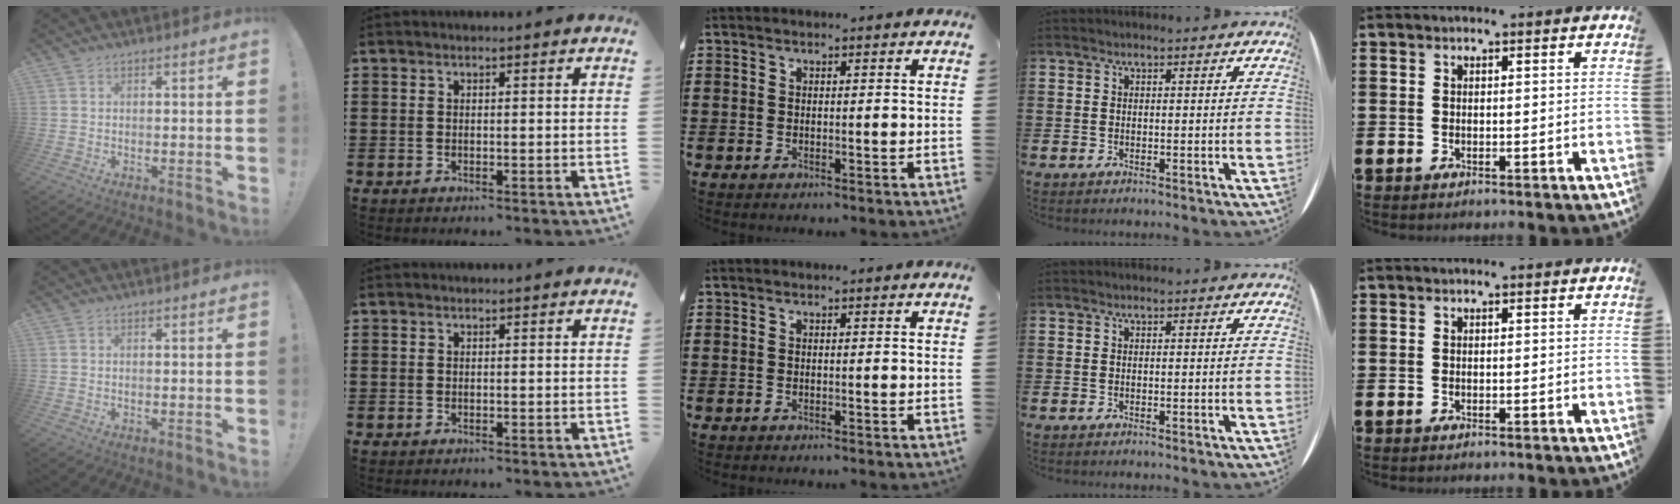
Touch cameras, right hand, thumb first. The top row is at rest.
{}